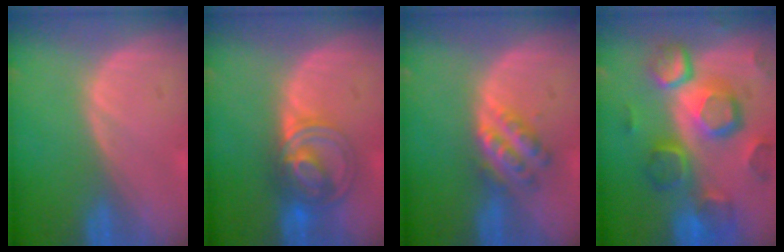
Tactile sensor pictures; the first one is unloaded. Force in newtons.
{"total": 6.9, "press": 6.5, "slide": 2.2}
{"total": 5.4, "press": 4.9, "slide": 2.2}
{"total": 12.3, "press": 10.6, "slide": 6.2}